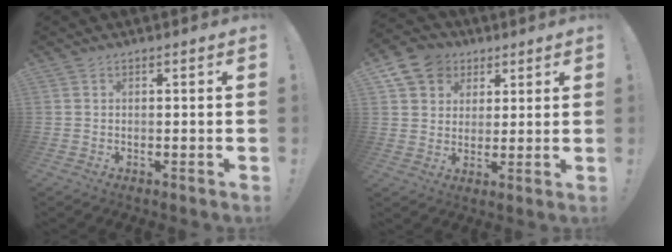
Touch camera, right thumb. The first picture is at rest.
{"total": 10.5, "force": [4.8, 8.7, 3.4], "torque": [-0.049, -0.023, 0.097]}